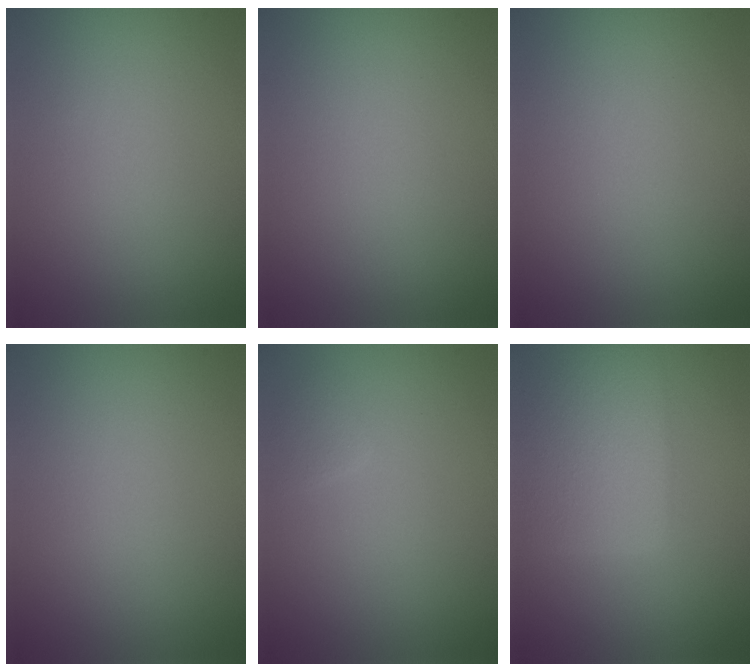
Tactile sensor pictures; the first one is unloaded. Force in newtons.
{"total": 0.0}
{"total": 0.0}
{"total": 0.0}
{"total": 0.9, "press": 0.9, "slide": 0.1}
{"total": 4.7, "press": 4.7, "slide": 0.1}